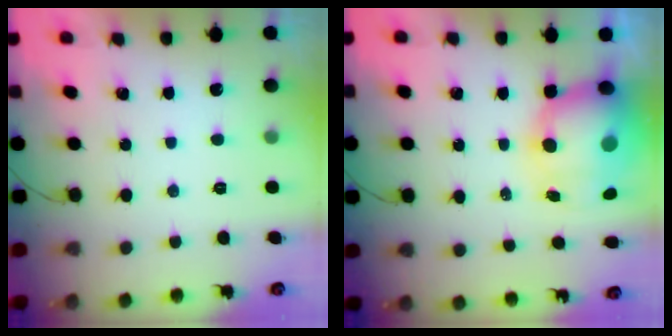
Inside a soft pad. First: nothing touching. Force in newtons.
{"total": 12.6, "press": 12.3, "slide": 2.9}